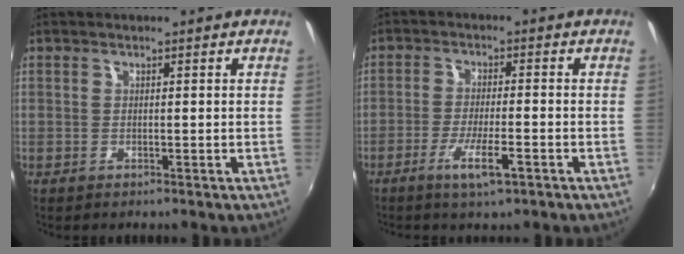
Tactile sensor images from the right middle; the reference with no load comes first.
{"total": 6.0, "force": [-3.4, 0.8, 4.8], "torque": [-0.101, -0.012, -0.061]}